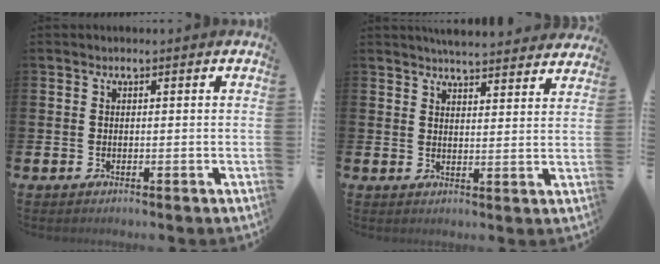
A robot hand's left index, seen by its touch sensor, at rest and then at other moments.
{"total": 4.6, "force": [4.6, 0.2, 0.3], "torque": [-0.014, -0.027, 0.083]}